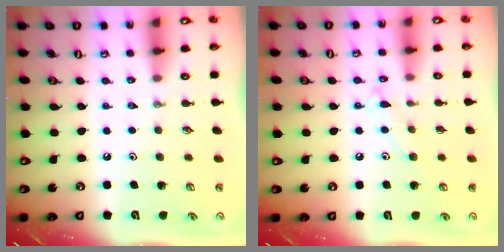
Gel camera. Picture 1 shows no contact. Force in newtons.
{"total": 7.7, "press": 7.7, "slide": 0.5}